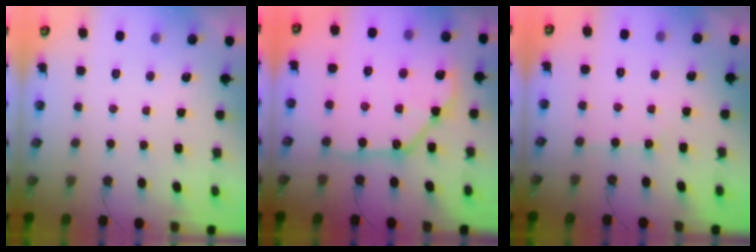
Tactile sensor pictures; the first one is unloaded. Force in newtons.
{"total": 16.1, "press": 16.0, "slide": 2.0}
{"total": 1.6, "press": 1.6, "slide": 0.3}